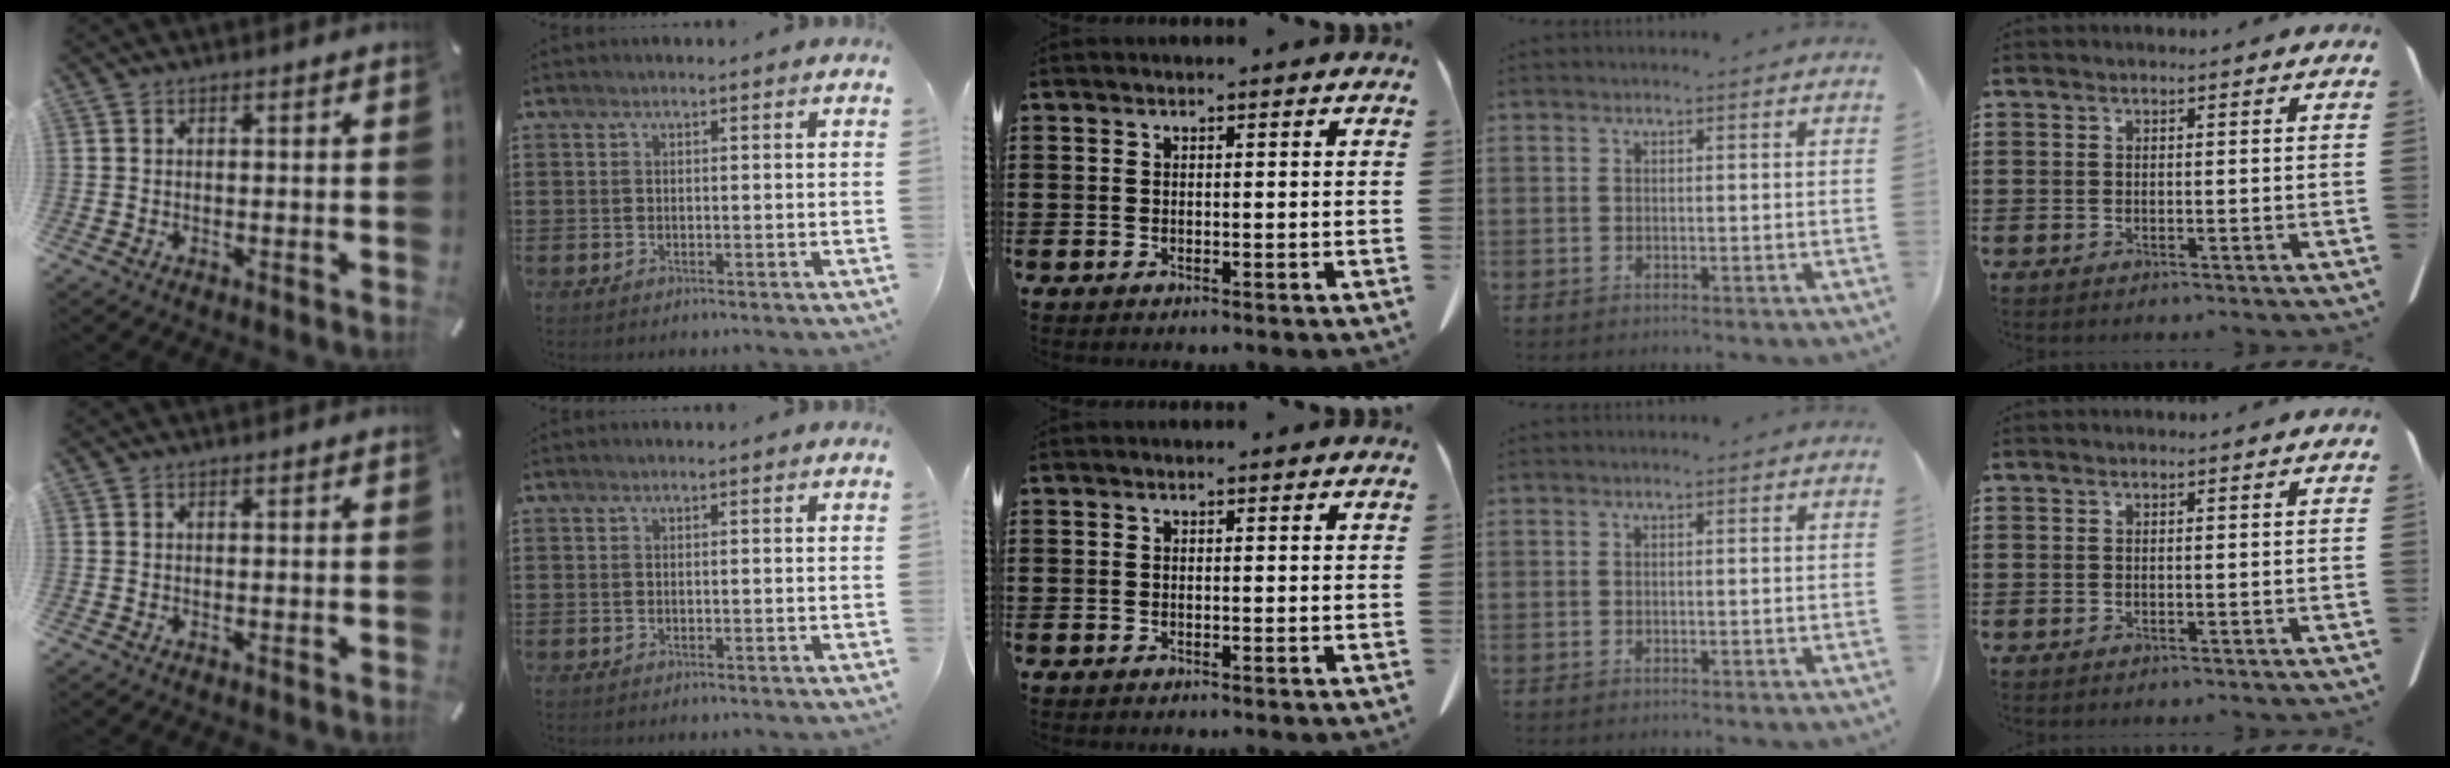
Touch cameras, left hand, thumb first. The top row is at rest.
{}